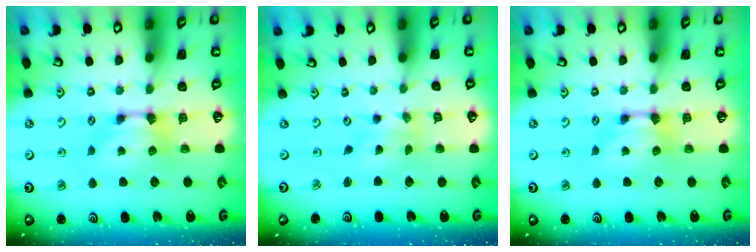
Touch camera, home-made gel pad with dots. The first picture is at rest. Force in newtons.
{"total": 2.6, "press": 2.4, "slide": 1.0}
{"total": 0.0}